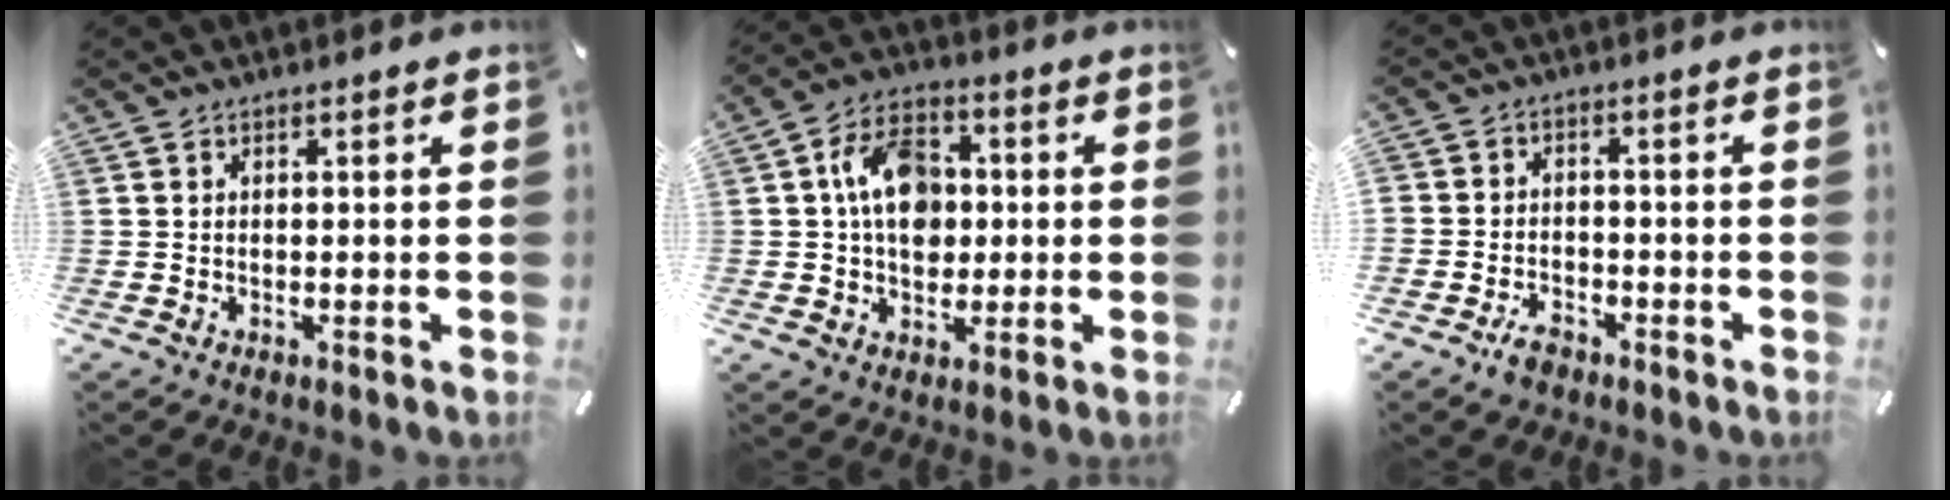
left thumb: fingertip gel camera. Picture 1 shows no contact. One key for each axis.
{"total": 11.4, "fx": 0.9, "fy": 8.7, "fz": 7.3, "tx": -0.132, "ty": 0.016, "tz": 0.019}
{"total": 5.4, "fx": -3.3, "fy": 4.1, "fz": 1.1, "tx": -0.014, "ty": 0.024, "tz": -0.057}